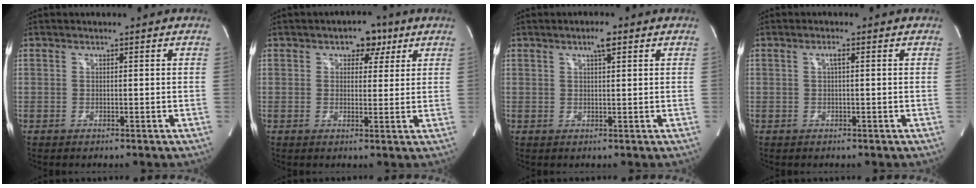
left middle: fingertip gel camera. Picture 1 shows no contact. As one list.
[{"total": 4.4, "force": [2.3, 2.9, 2.4], "torque": [-0.025, 0.012, 0.031]}, {"total": 2.4, "force": [1.4, 0.3, 1.9], "torque": [-0.038, 0.005, 0.023]}, {"total": 1.0, "force": [0.2, 0.1, 1.0], "torque": [-0.022, 0.002, 0.004]}]